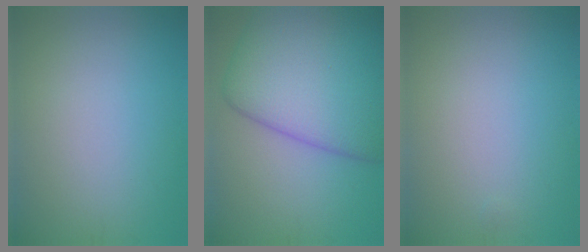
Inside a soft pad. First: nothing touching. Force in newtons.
{"total": 11.3, "press": 11.3, "slide": 0.4}
{"total": 0.0}